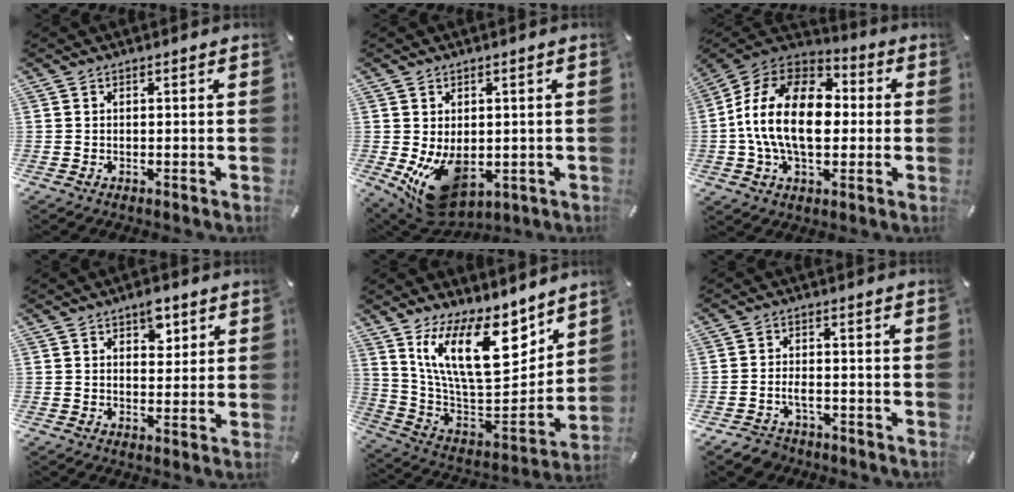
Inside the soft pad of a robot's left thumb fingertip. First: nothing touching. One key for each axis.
{"total": 12.2, "fx": -2.9, "fy": 7.8, "fz": 8.9, "tx": -0.146, "ty": 0.000, "tz": -0.043}
{"total": 19.9, "fx": -1.4, "fy": 13.4, "fz": 14.7, "tx": -0.309, "ty": 0.020, "tz": -0.027}
{"total": 5.1, "fx": 2.6, "fy": 3.2, "fz": 3.1, "tx": -0.027, "ty": -0.009, "tz": 0.039}
{"total": 22.2, "fx": 11.6, "fy": 10.9, "fz": 15.5, "tx": -0.281, "ty": -0.081, "tz": 0.201}
{"total": 3.9, "fx": -2.2, "fy": 2.6, "fz": 1.9, "tx": -0.040, "ty": 0.009, "tz": -0.041}